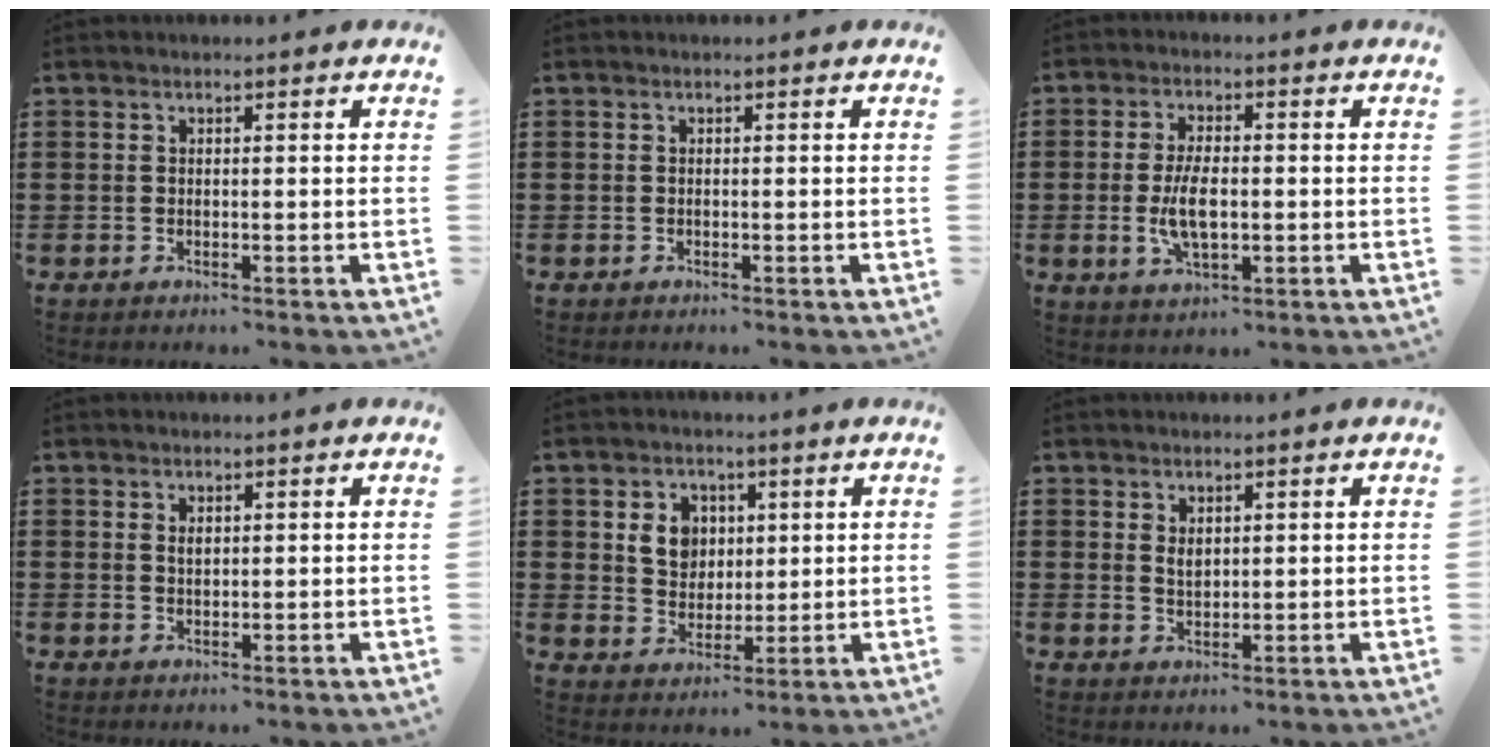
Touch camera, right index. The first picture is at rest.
{"total": 0.0}
{"total": 6.3, "force": [-0.7, 2.8, 5.6], "torque": [-0.127, -0.006, -0.019]}
{"total": 1.1, "force": [0.4, 0.6, 0.7], "torque": [-0.016, 0.004, 0.008]}
{"total": 5.7, "force": [1.6, 4.9, 2.3], "torque": [-0.059, 0.015, 0.025]}
{"total": 1.9, "force": [1.0, 1.2, 1.2], "torque": [-0.018, 0.001, 0.016]}